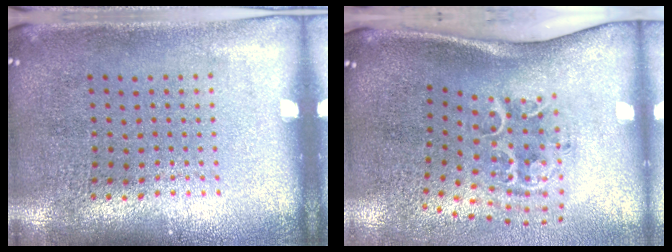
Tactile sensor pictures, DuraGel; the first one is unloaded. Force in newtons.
{"total": 2.1, "press": 1.3, "slide": 1.6}